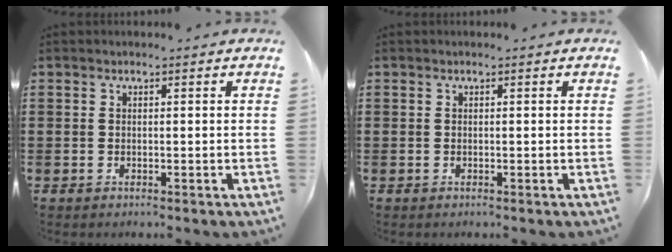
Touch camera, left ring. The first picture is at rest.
{"total": 0.0}